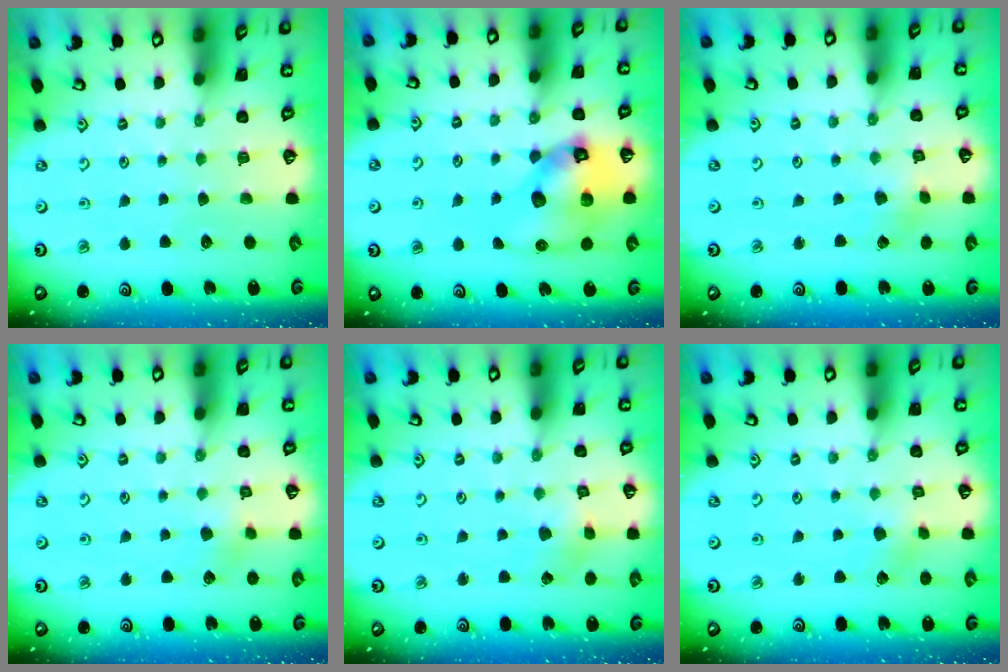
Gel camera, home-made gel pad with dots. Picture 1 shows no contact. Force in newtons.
{"total": 15.2, "press": 15.1, "slide": 2.1}
{"total": 1.5, "press": 1.5, "slide": 0.2}
{"total": 4.4, "press": 4.3, "slide": 0.9}
{"total": 2.9, "press": 2.8, "slide": 0.3}
{"total": 2.6, "press": 2.4, "slide": 0.9}